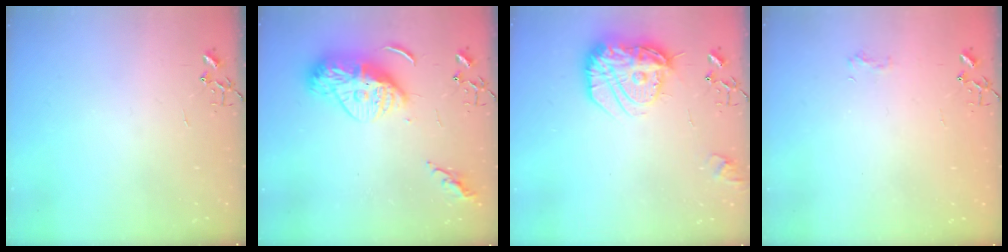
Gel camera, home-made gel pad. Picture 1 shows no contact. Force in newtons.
{"total": 16.3, "press": 16.3, "slide": 1.3}
{"total": 17.0, "press": 17.0, "slide": 1.4}
{"total": 5.8, "press": 5.8, "slide": 0.7}